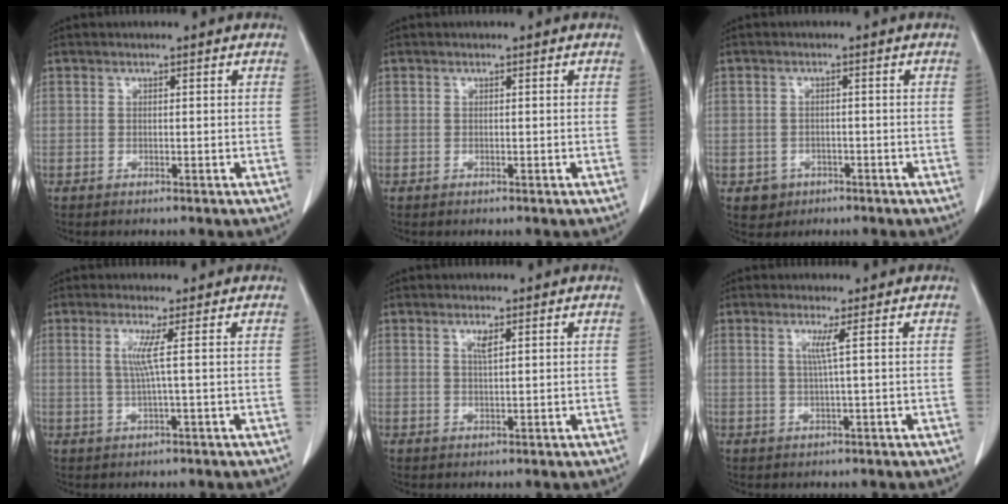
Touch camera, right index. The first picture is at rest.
{"total": 0.0}
{"total": 3.1, "force": [-1.4, 2.8, 0.3], "torque": [0.001, 0.012, -0.013]}
{"total": 3.0, "force": [0.5, -1.0, 2.8], "torque": [-0.063, 0.002, 0.012]}
{"total": 1.6, "force": [0.8, 0.1, 1.4], "torque": [-0.031, -0.002, 0.015]}
{"total": 2.1, "force": [0.6, -0.8, 1.9], "torque": [-0.042, -0.001, 0.014]}